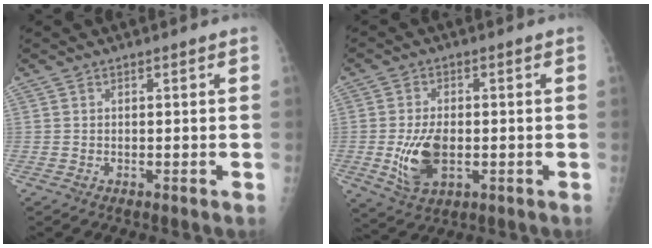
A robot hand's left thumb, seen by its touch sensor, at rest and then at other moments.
{"total": 8.6, "force": [-1.5, 4.9, 6.9], "torque": [-0.126, -0.003, -0.017]}